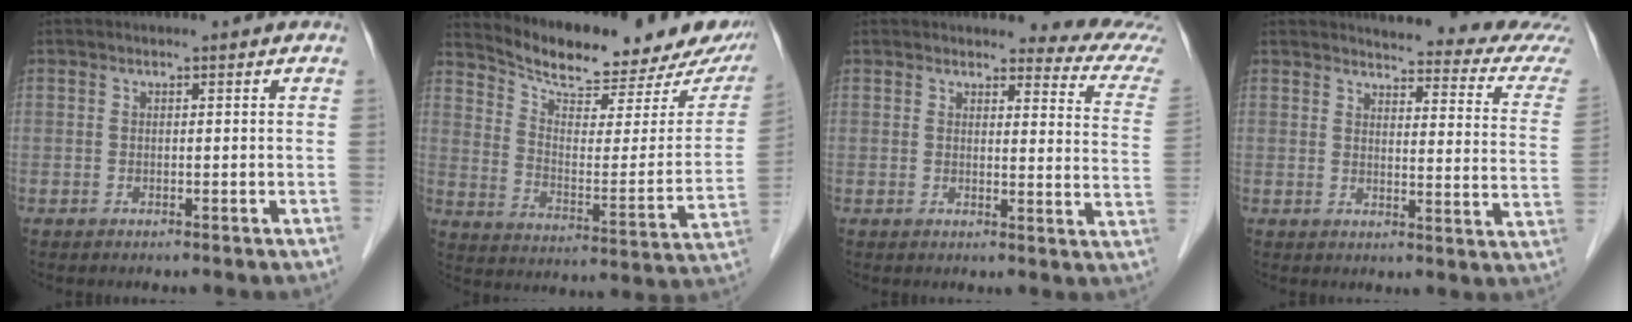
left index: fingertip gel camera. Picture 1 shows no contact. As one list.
[{"total": 19.3, "force": [18.2, 4.1, 5.0], "torque": [-0.069, -0.060, 0.243]}, {"total": 8.3, "force": [8.0, 0.8, 1.9], "torque": [-0.009, -0.065, 0.060]}, {"total": 15.4, "force": [14.9, 0.6, 3.7], "torque": [-0.026, -0.091, 0.139]}]